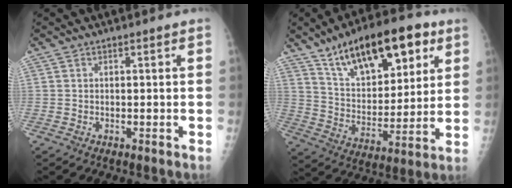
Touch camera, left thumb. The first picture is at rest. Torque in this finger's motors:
{"motor_torque": [1.02, 1.05, 1.51, -1.27, 0.31]}